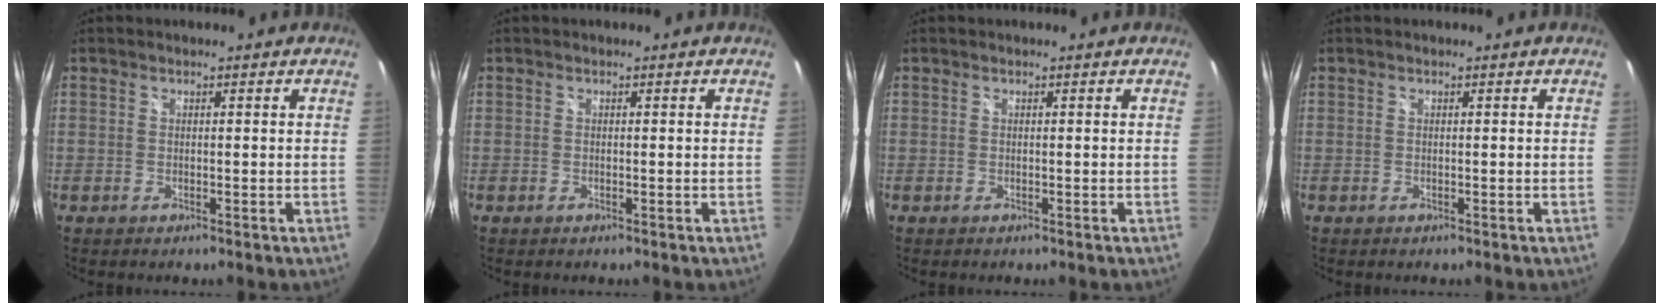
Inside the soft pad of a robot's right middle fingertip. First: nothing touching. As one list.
[{"total": 0.0}, {"total": 0.0}, {"total": 0.0}]